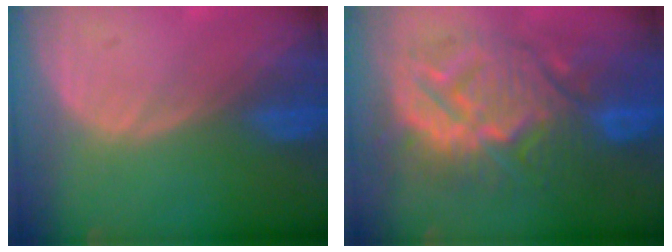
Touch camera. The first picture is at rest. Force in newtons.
{"total": 13.7, "press": 13.7, "slide": 1.3}